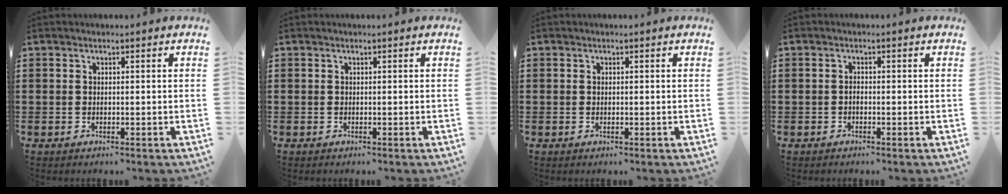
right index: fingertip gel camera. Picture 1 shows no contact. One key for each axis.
{"total": 0.0}
{"total": 0.0}
{"total": 0.8, "fx": -0.4, "fy": 0.5, "fz": 0.5, "tx": -0.013, "ty": -0.002, "tz": -0.007}